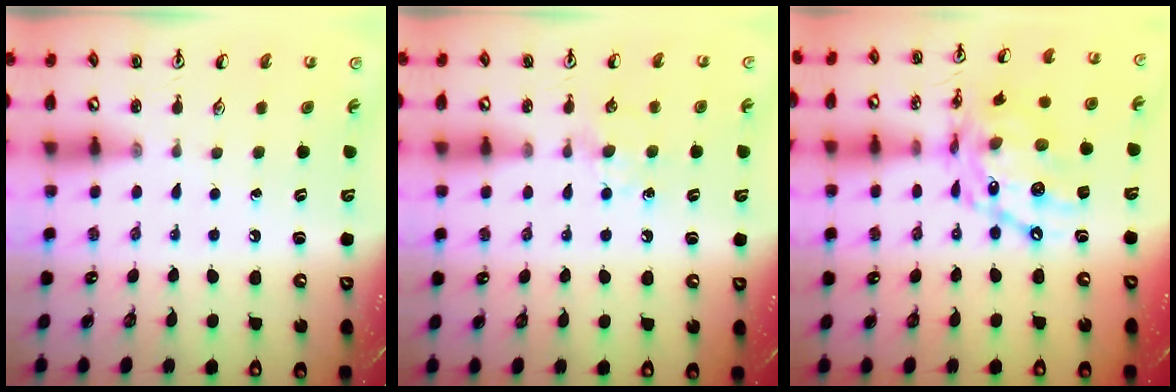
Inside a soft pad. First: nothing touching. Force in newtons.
{"total": 5.3, "press": 5.3, "slide": 0.8}
{"total": 17.3, "press": 17.2, "slide": 1.3}